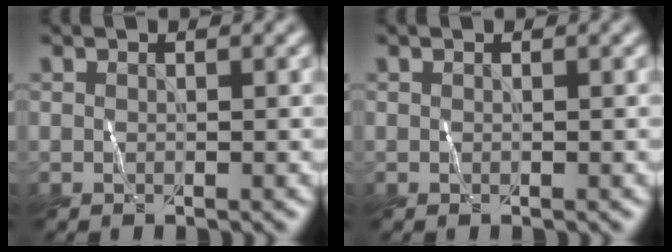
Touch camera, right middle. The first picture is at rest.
{"total": 0.0}